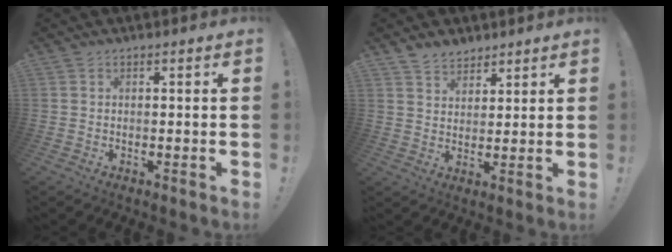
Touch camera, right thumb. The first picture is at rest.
{"total": 5.5, "force": [4.6, 2.8, 0.9], "torque": [-0.017, -0.029, 0.089]}